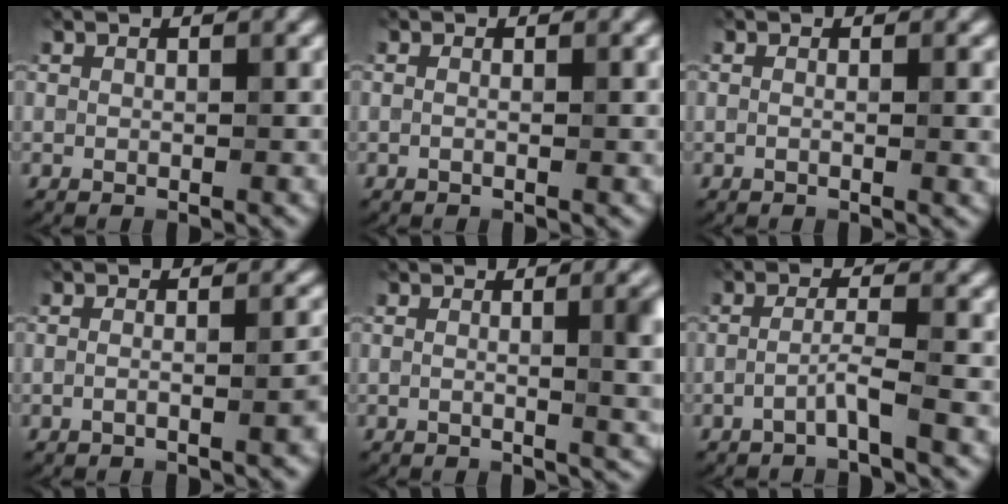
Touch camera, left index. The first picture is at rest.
{"total": 1.1, "force": [-0.1, 0.4, 1.0], "torque": [-0.014, -0.009, -0.009]}
{"total": 1.8, "force": [-0.1, 0.7, 1.7], "torque": [-0.021, -0.003, -0.010]}
{"total": 2.3, "force": [-1.0, 0.6, 2.0], "torque": [-0.026, 0.005, -0.022]}
{"total": 6.7, "force": [0.2, 2.5, 6.2], "torque": [-0.052, 0.004, -0.001]}
{"total": 1.9, "force": [-1.3, 0.0, 1.5], "torque": [-0.031, 0.008, -0.030]}